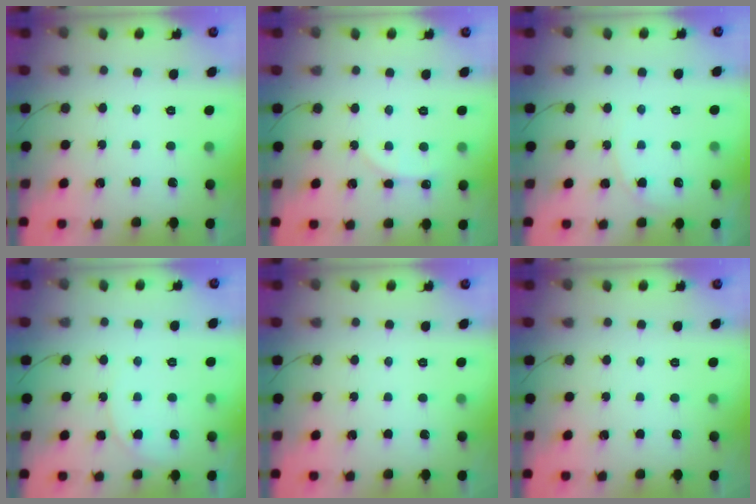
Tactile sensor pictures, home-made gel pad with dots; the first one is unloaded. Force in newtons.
{"total": 2.7, "press": 2.7, "slide": 0.4}
{"total": 5.2, "press": 5.2, "slide": 0.5}
{"total": 5.6, "press": 5.6, "slide": 0.8}
{"total": 0.0}
{"total": 0.0}